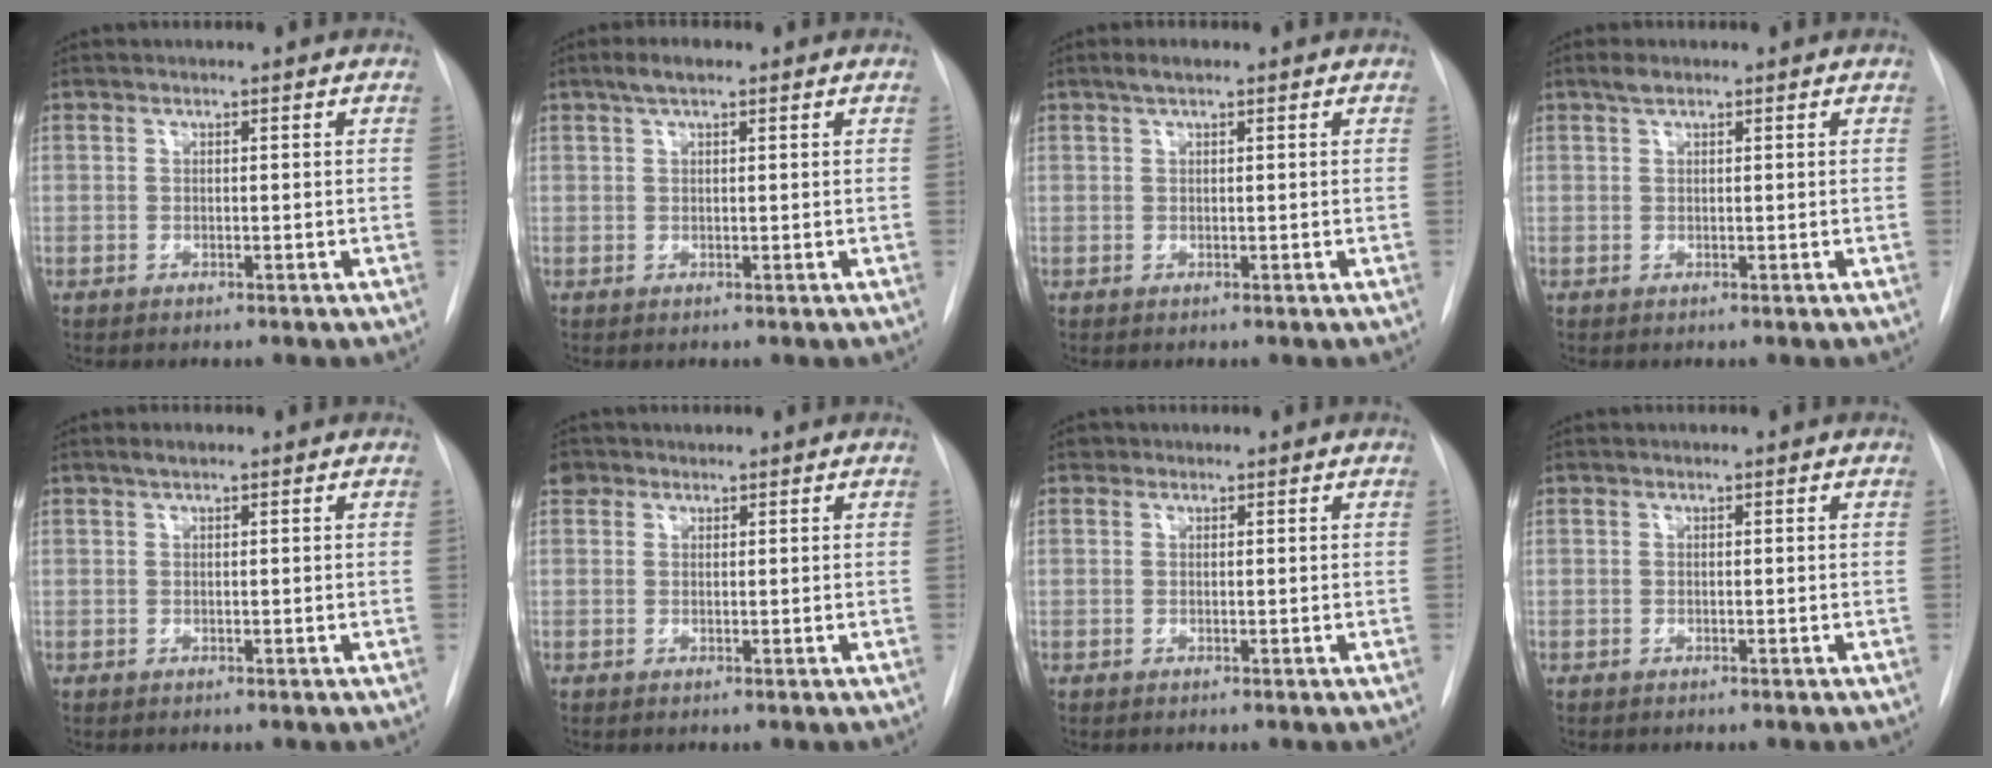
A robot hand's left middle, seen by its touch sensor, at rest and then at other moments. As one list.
[{"total": 2.7, "force": [1.8, 0.8, 1.9], "torque": [-0.039, 0.013, 0.032]}, {"total": 1.6, "force": [1.1, 0.4, 1.1], "torque": [-0.022, 0.009, 0.018]}, {"total": 1.3, "force": [0.9, 0.4, 0.8], "torque": [-0.016, 0.008, 0.018]}, {"total": 1.0, "force": [0.7, 0.2, 0.7], "torque": [-0.013, 0.005, 0.014]}, {"total": 1.9, "force": [1.2, 1.5, 0.1], "torque": [0.003, 0.013, 0.017]}, {"total": 0.7, "force": [0.4, 0.5, 0.0], "torque": [0.004, 0.004, 0.004]}, {"total": 0.0}]